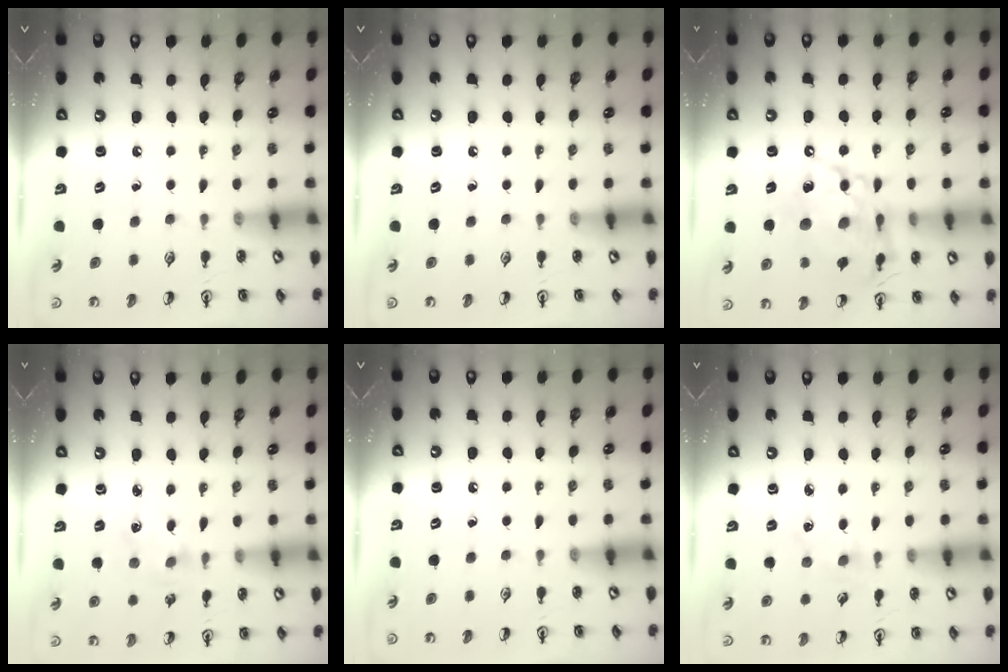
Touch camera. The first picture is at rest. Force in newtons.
{"total": 0.0}
{"total": 14.8, "press": 14.7, "slide": 1.3}
{"total": 2.0, "press": 2.0, "slide": 0.3}
{"total": 0.0}
{"total": 2.6, "press": 2.6, "slide": 0.4}